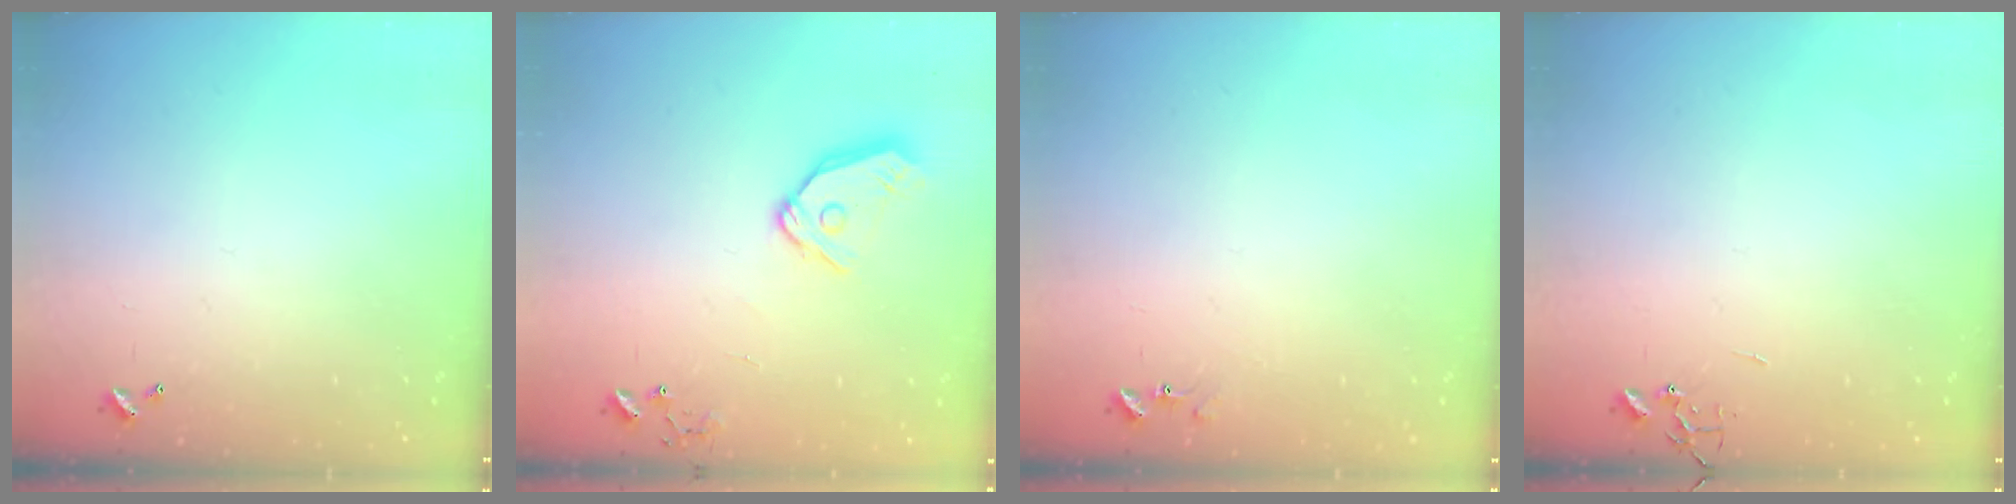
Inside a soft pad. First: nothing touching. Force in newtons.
{"total": 12.2, "press": 12.1, "slide": 1.5}
{"total": 6.0, "press": 5.9, "slide": 0.6}
{"total": 0.0}